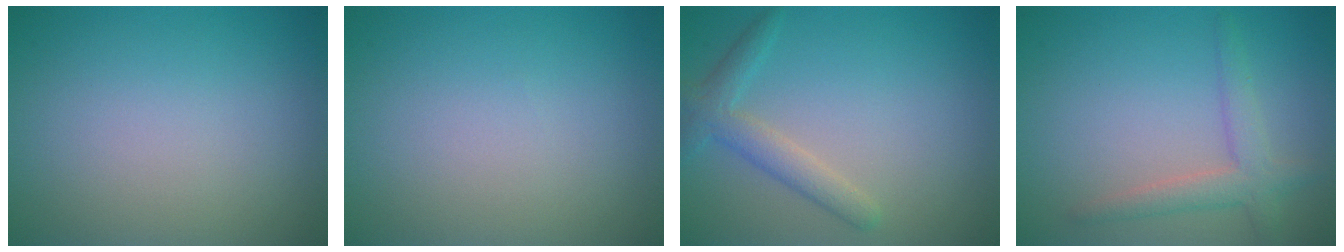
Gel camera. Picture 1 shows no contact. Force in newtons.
{"total": 0.0}
{"total": 2.7, "press": 2.7, "slide": 0.1}
{"total": 2.8, "press": 2.8, "slide": 0.1}